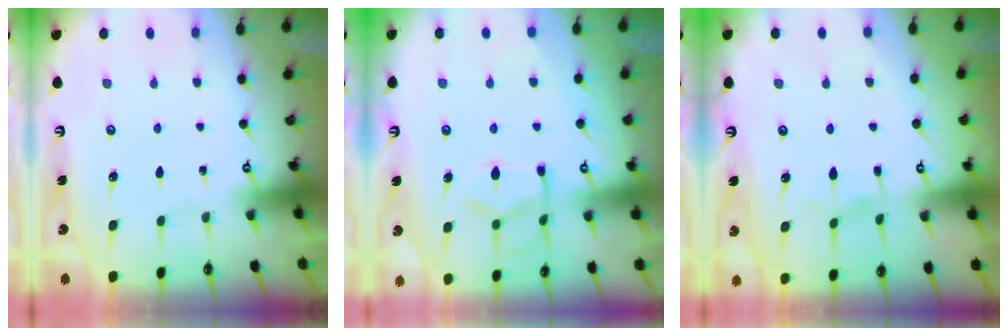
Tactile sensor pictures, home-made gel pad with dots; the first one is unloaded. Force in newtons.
{"total": 11.1, "press": 11.0, "slide": 1.4}
{"total": 3.7, "press": 3.7, "slide": 0.4}